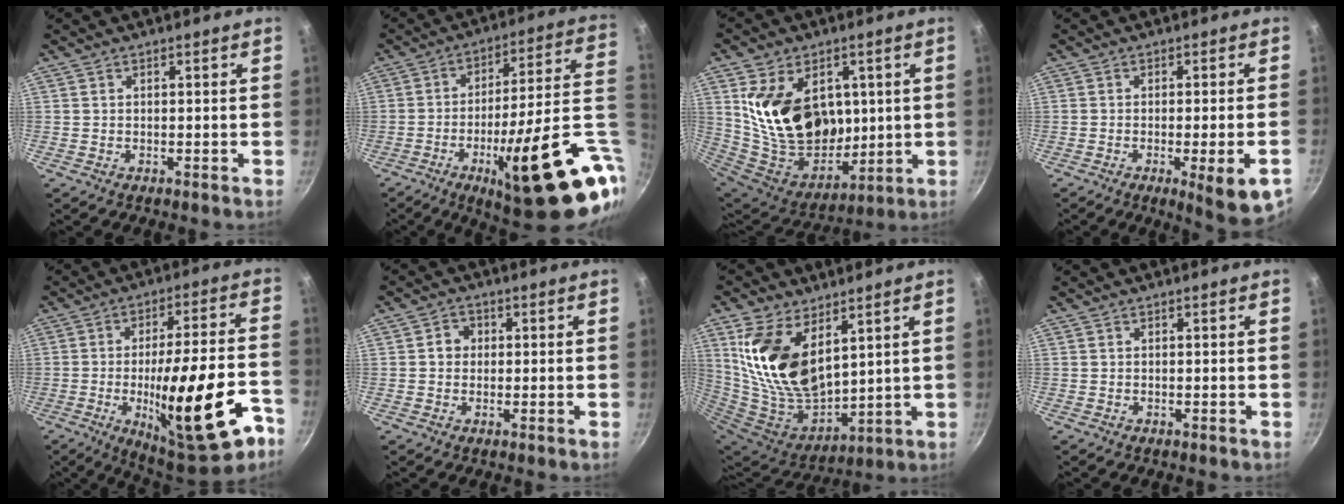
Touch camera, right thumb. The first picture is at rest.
{"total": 28.7, "force": [-7.0, 6.8, 27.0], "torque": [-0.339, 0.005, -0.097]}
{"total": 22.0, "force": [5.2, 15.7, 14.5], "torque": [-0.222, -0.042, 0.113]}
{"total": 9.4, "force": [-3.6, 1.5, 8.5], "torque": [-0.102, 0.003, -0.044]}
{"total": 24.6, "force": [-9.9, 7.0, 21.4], "torque": [-0.288, 0.036, -0.134]}
{"total": 2.7, "force": [0.2, 2.5, 1.0], "torque": [0.002, 0.005, -0.001]}
{"total": 19.9, "force": [8.1, 11.4, 14.2], "torque": [-0.268, -0.067, 0.171]}
{"total": 0.0}